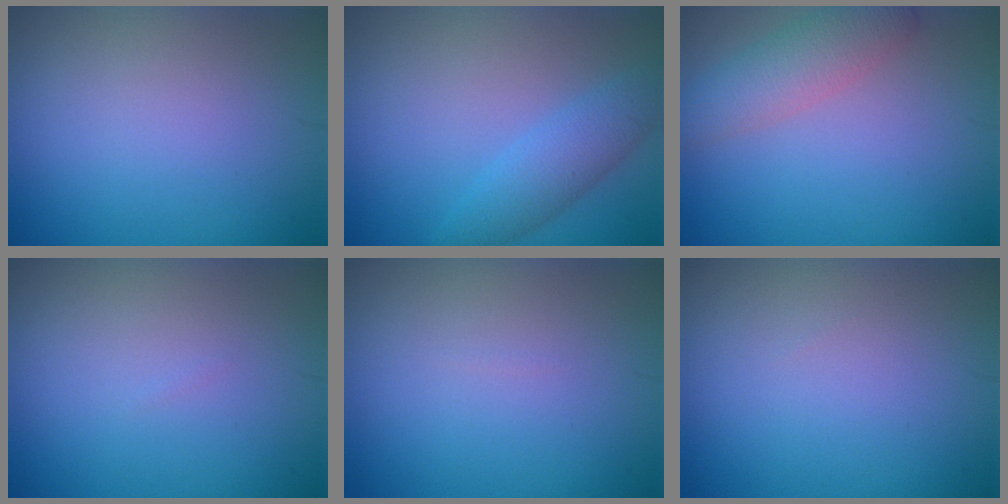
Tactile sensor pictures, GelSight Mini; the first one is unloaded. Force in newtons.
{"total": 3.3, "press": 3.3, "slide": 0.2}
{"total": 3.5, "press": 3.5, "slide": 0.3}
{"total": 0.0}
{"total": 0.0}
{"total": 0.0}